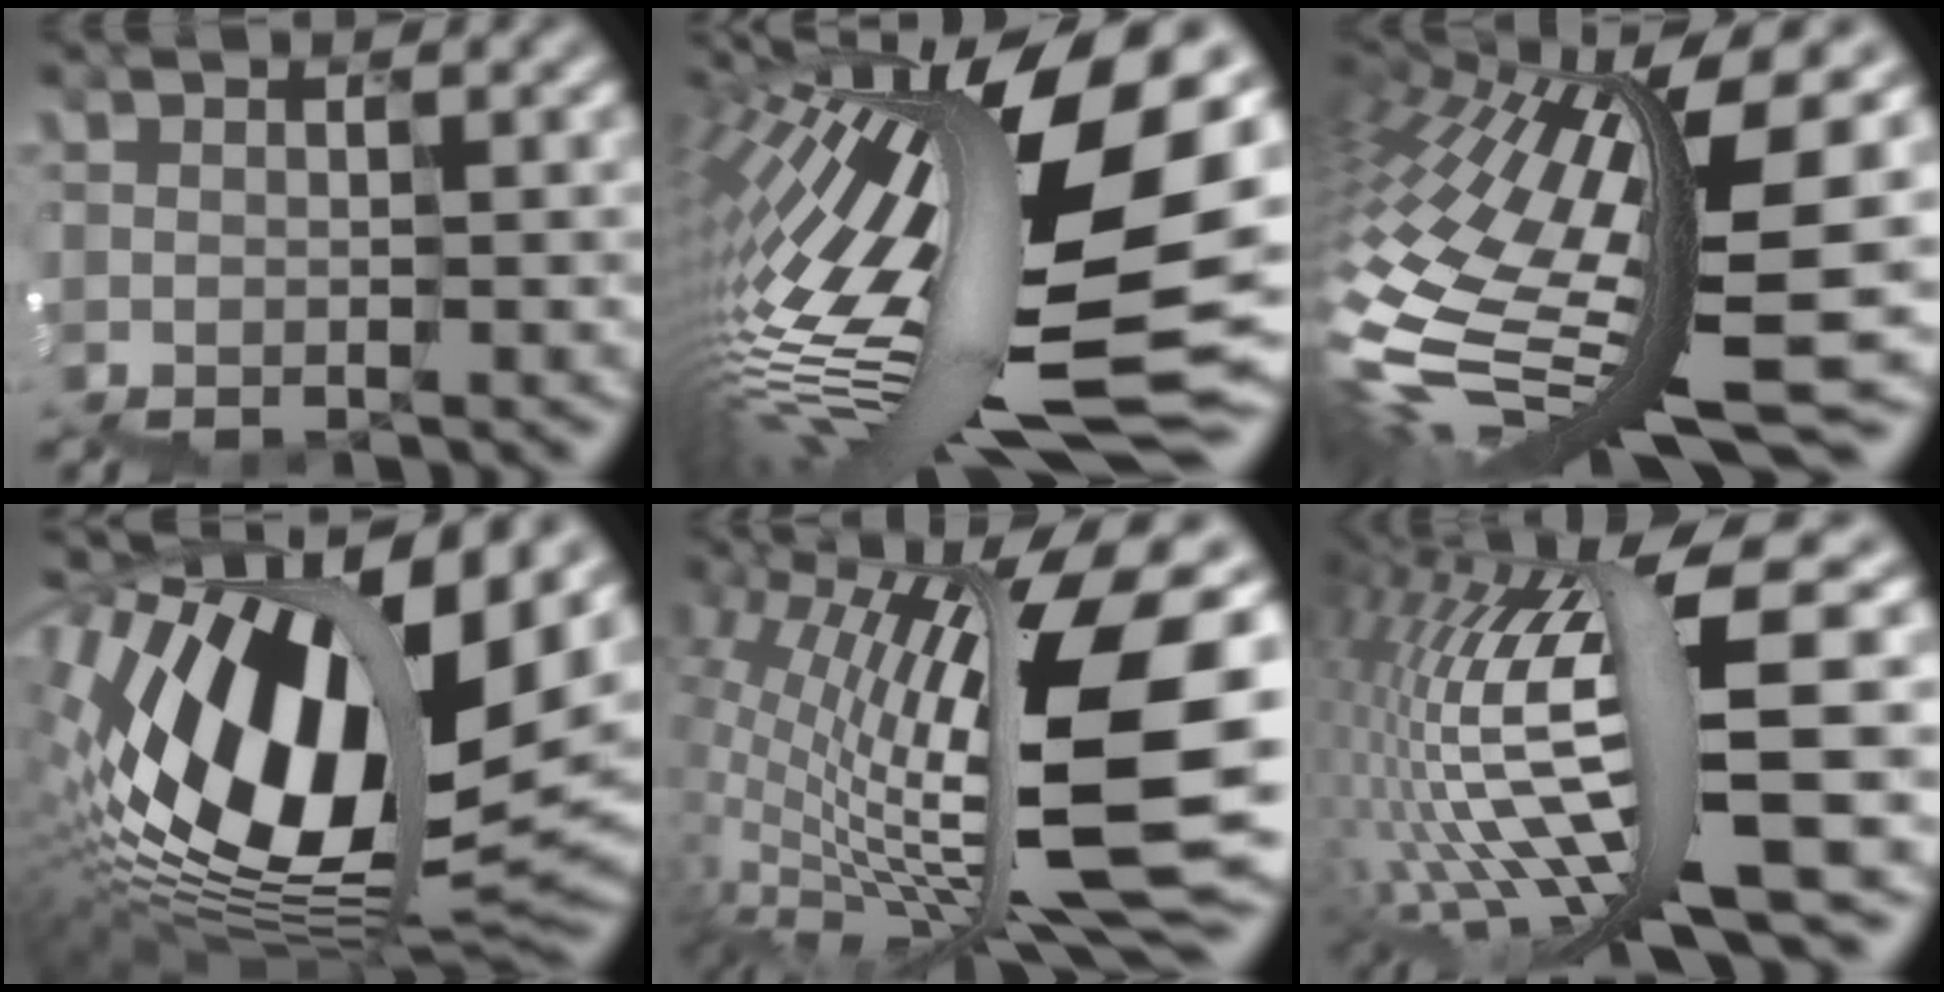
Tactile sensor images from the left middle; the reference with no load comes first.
{"total": 16.9, "force": [-0.6, 5.5, 16.0], "torque": [-0.305, -0.009, -0.021]}
{"total": 13.5, "force": [-0.8, 3.1, 13.1], "torque": [-0.286, -0.011, -0.006]}
{"total": 15.3, "force": [3.2, 7.8, 12.7], "torque": [-0.247, 0.022, 0.043]}
{"total": 13.8, "force": [0.8, 4.2, 13.1], "torque": [-0.254, 0.009, 0.015]}
{"total": 13.0, "force": [-0.2, 2.6, 12.7], "torque": [-0.268, -0.001, 0.011]}